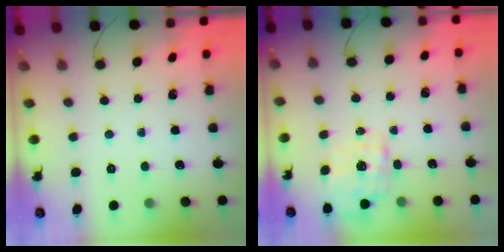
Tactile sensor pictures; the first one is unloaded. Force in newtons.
{"total": 1.9, "press": 1.8, "slide": 0.5}